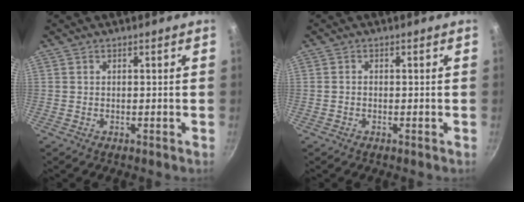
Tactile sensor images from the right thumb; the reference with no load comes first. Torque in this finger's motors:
{"motor_torque": [-0.09, -0.24, -0.75, -0.11, -0.02]}